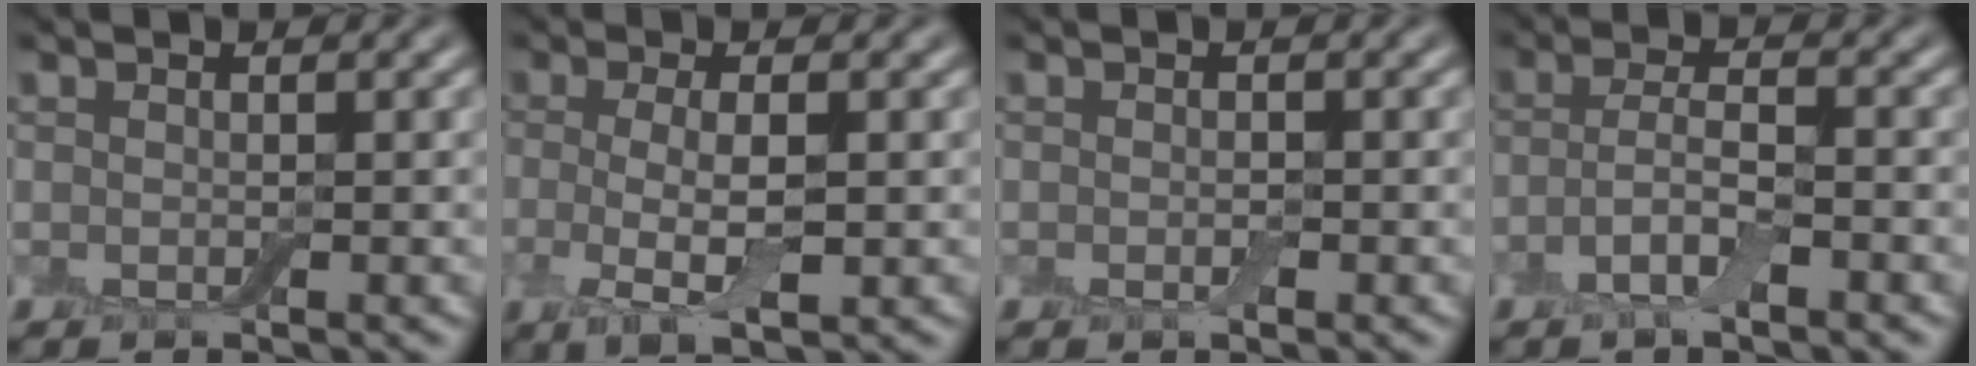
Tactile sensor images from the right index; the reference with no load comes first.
{"total": 4.2, "force": [-0.5, 1.3, 4.0], "torque": [-0.085, -0.009, -0.010]}
{"total": 0.7, "force": [-0.2, 0.3, 0.6], "torque": [-0.012, -0.001, -0.003]}
{"total": 3.2, "force": [-1.3, 1.0, 2.8], "torque": [-0.059, 0.004, -0.032]}